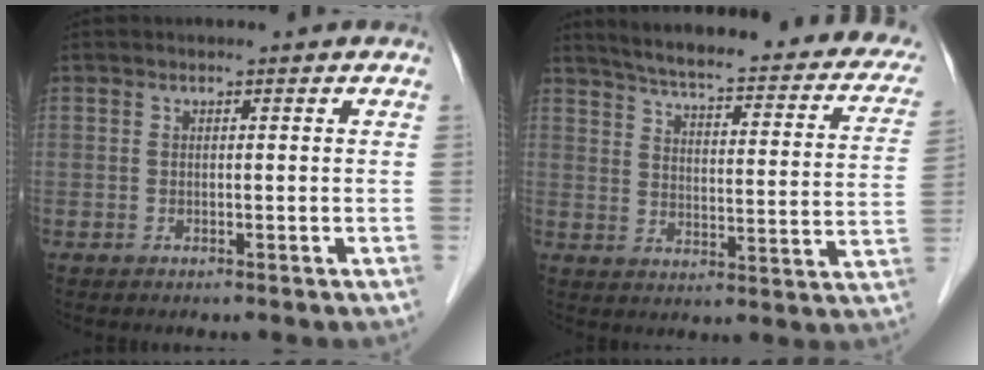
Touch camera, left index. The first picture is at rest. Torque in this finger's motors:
{"motor_torque": [0.00, -0.60, 0.43, 0.09]}